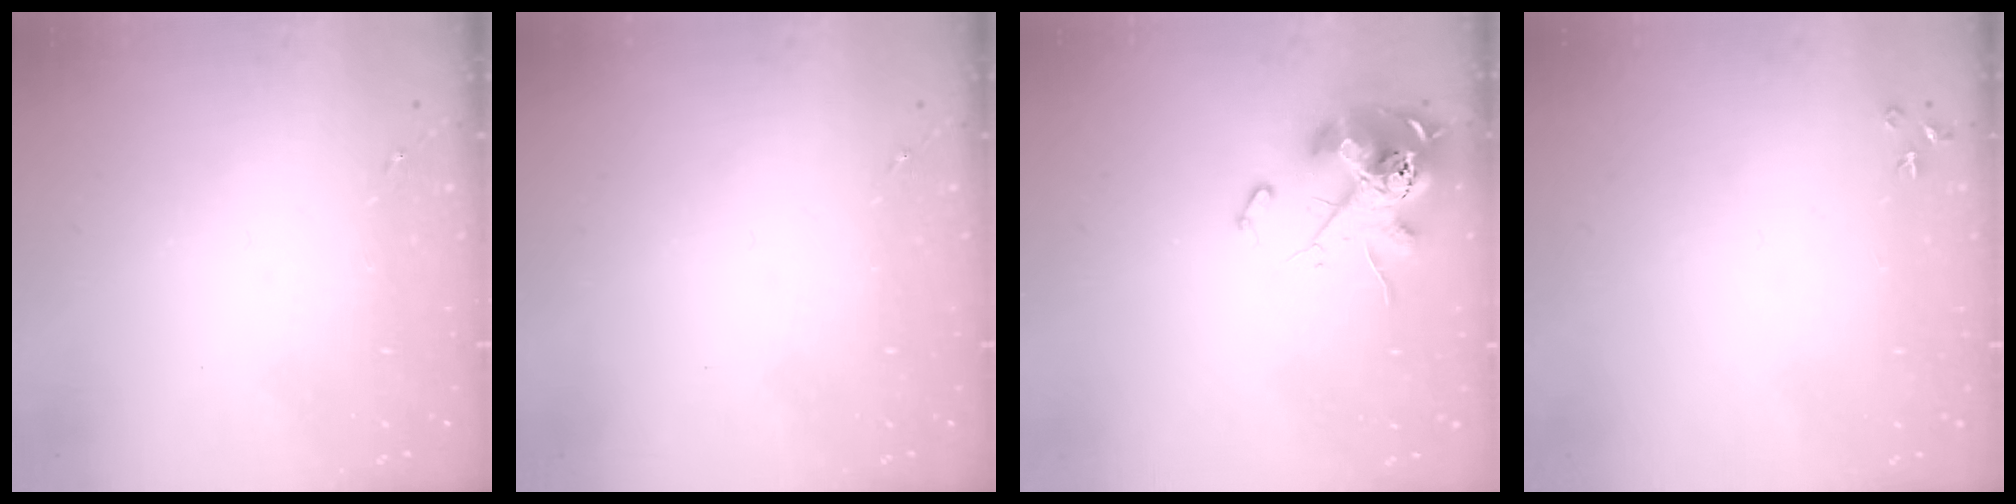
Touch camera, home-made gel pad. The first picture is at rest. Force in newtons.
{"total": 0.0}
{"total": 14.0, "press": 13.9, "slide": 1.5}
{"total": 3.5, "press": 3.5, "slide": 0.4}